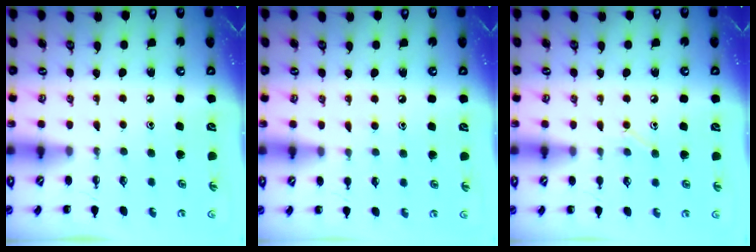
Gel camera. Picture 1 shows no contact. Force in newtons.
{"total": 4.6, "press": 4.3, "slide": 1.6}
{"total": 5.2, "press": 5.0, "slide": 1.4}